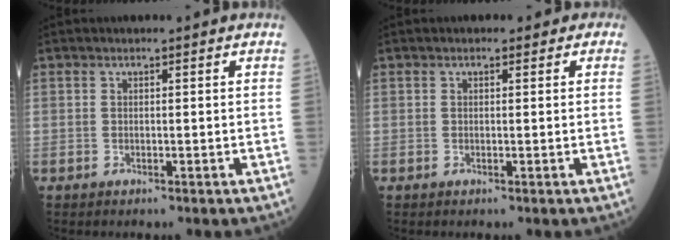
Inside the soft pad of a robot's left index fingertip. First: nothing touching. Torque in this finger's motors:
{"motor_torque": [0.30, -0.48, -0.10, 0.01]}